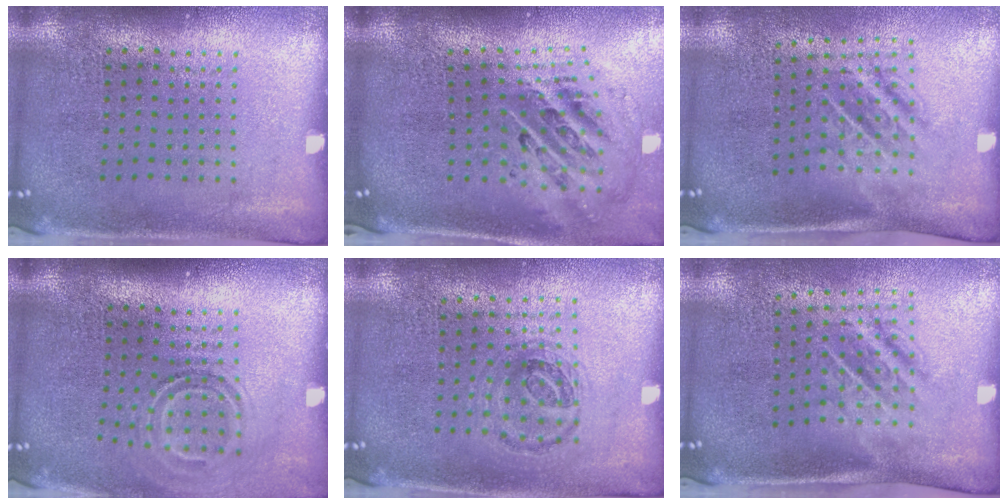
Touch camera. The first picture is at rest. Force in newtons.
{"total": 2.1, "press": 1.6, "slide": 1.4}
{"total": 1.7, "press": 1.2, "slide": 1.2}
{"total": 1.8, "press": 1.1, "slide": 1.4}
{"total": 1.0, "press": 0.9, "slide": 0.2}
{"total": 1.7, "press": 1.2, "slide": 1.2}